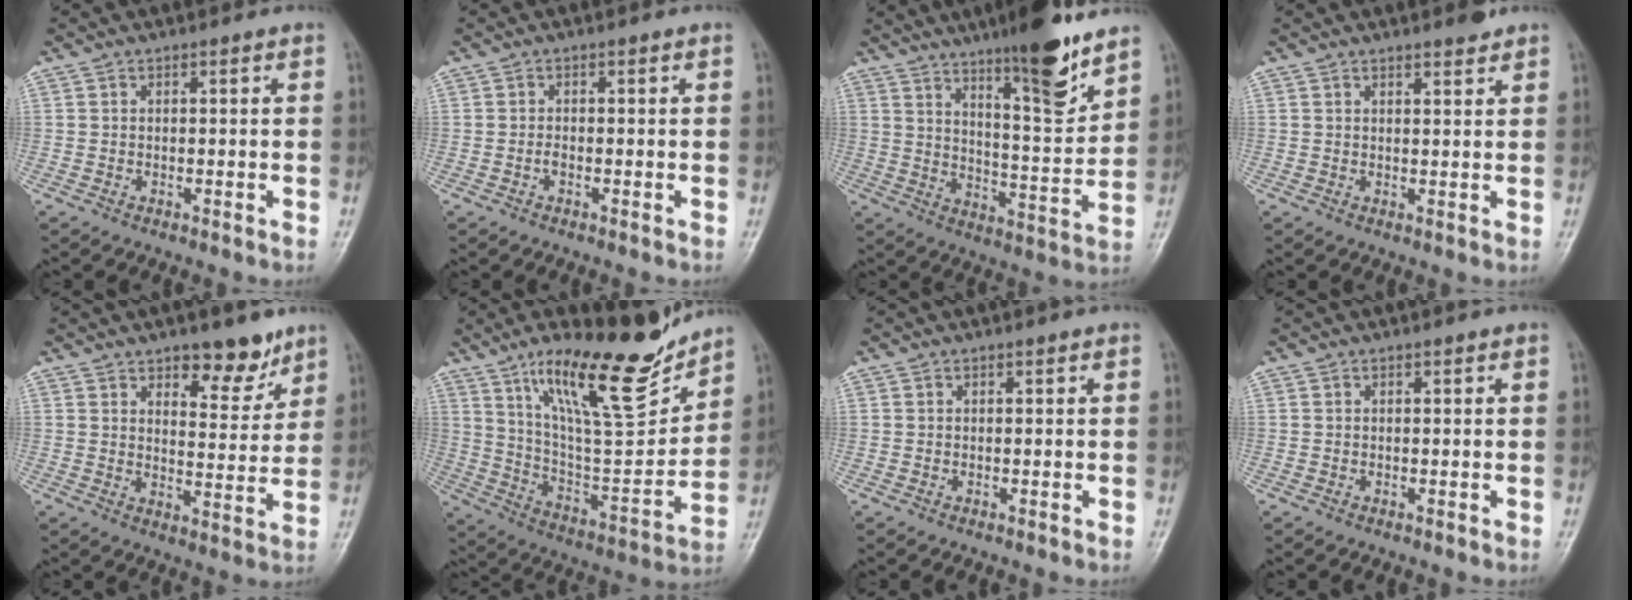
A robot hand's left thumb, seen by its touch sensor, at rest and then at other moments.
{"total": 0.9, "force": [-0.4, 0.4, 0.7], "torque": [-0.013, 0.003, -0.009]}
{"total": 15.7, "force": [10.9, 3.0, 10.9], "torque": [-0.143, -0.073, 0.176]}
{"total": 2.4, "force": [2.0, 0.5, 1.2], "torque": [-0.012, -0.013, 0.028]}
{"total": 8.8, "force": [6.0, 4.0, 5.1], "torque": [-0.039, -0.042, 0.089]}
{"total": 21.7, "force": [15.2, 5.6, 14.4], "torque": [-0.192, -0.089, 0.263]}
{"total": 0.0}
{"total": 0.0}